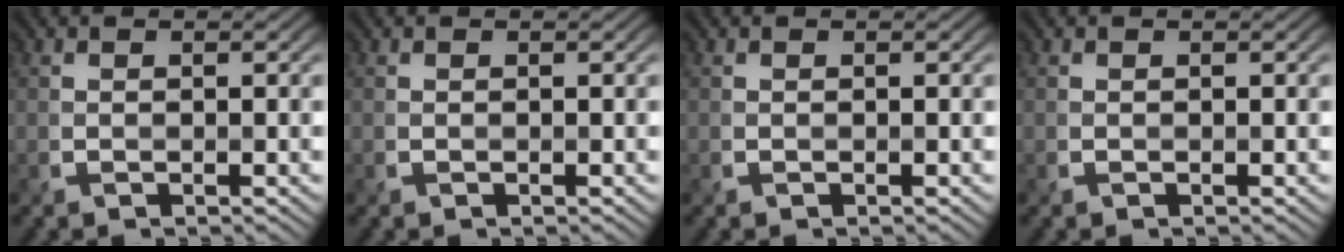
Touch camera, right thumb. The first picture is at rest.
{"total": 0.0}
{"total": 0.0}
{"total": 0.0}